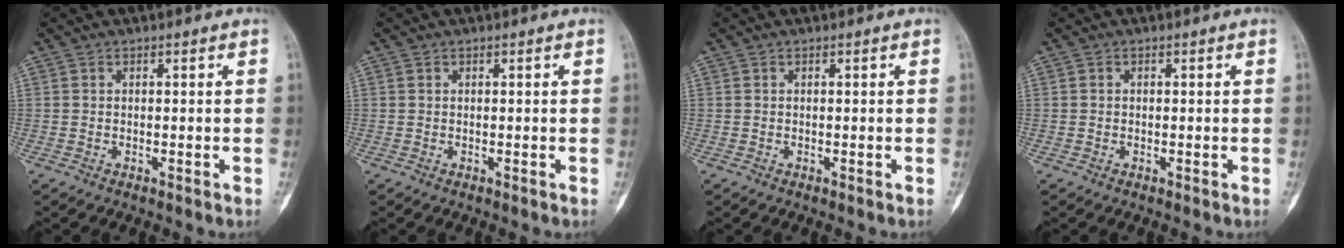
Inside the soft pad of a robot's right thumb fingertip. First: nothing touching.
{"total": 0.0}
{"total": 0.0}
{"total": 0.0}